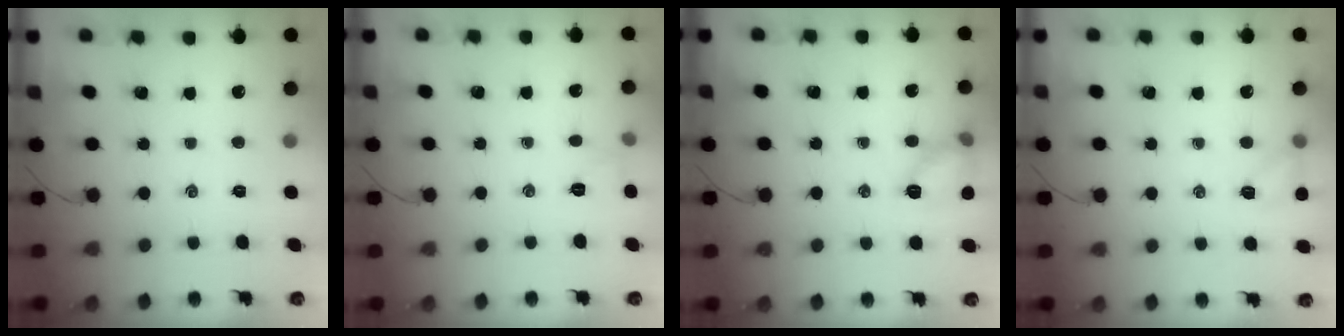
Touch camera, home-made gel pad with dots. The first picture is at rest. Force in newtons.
{"total": 5.4, "press": 5.2, "slide": 1.5}
{"total": 10.5, "press": 10.5, "slide": 0.6}
{"total": 5.8, "press": 5.7, "slide": 1.3}